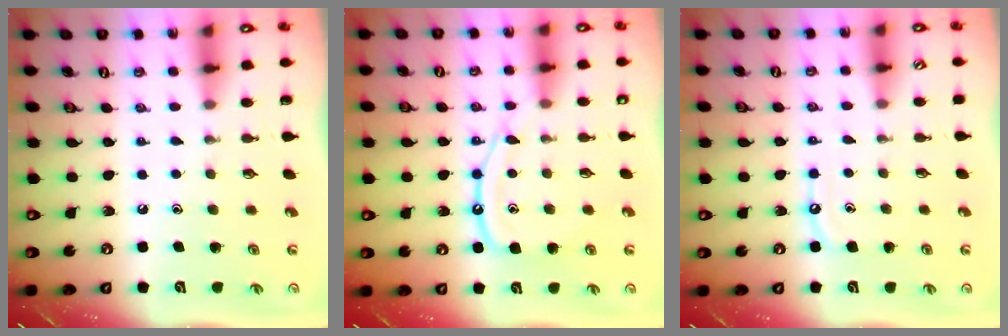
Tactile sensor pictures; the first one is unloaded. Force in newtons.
{"total": 11.0, "press": 11.0, "slide": 0.7}
{"total": 5.3, "press": 5.3, "slide": 0.5}